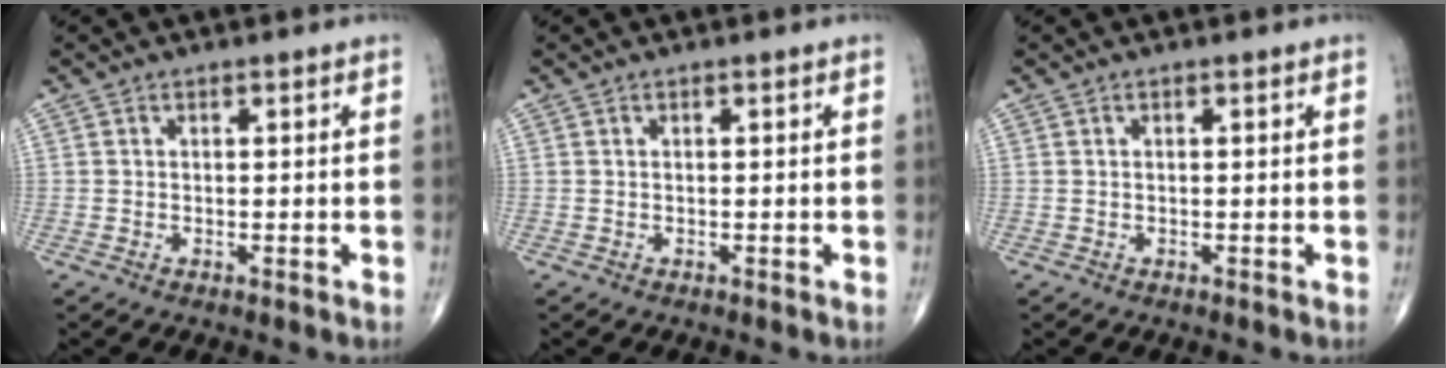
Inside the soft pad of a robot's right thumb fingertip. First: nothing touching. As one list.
[{"total": 0.0}, {"total": 0.0}]